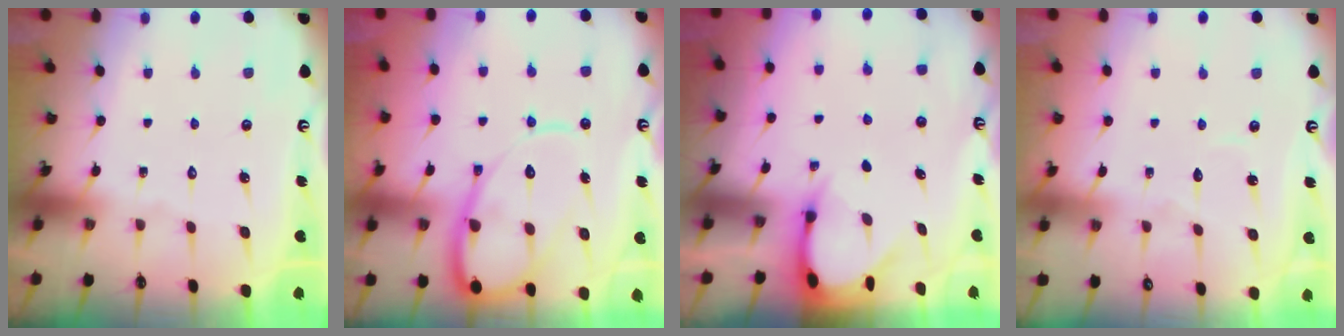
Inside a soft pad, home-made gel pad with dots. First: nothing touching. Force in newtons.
{"total": 13.7, "press": 13.6, "slide": 1.4}
{"total": 3.7, "press": 3.7, "slide": 0.3}
{"total": 2.8, "press": 2.8, "slide": 0.0}